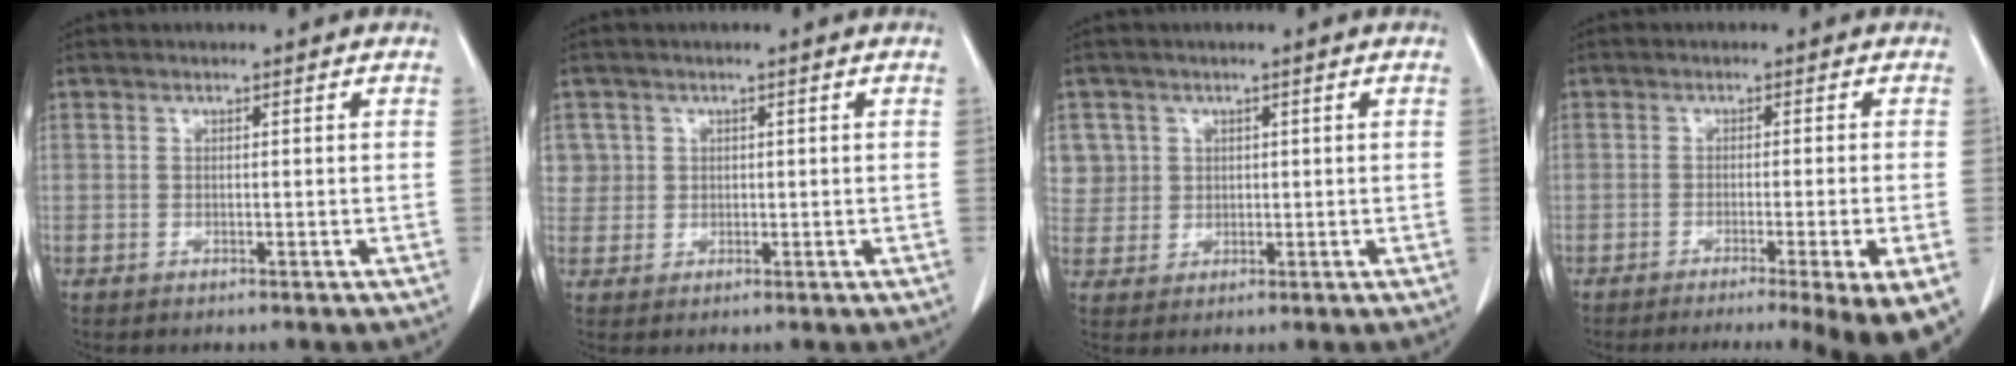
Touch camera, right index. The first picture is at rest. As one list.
[{"total": 3.0, "force": [1.1, 2.8, -0.2], "torque": [0.023, 0.004, 0.016]}, {"total": 5.5, "force": [2.1, 5.1, 0.0], "torque": [0.009, 0.009, 0.049]}, {"total": 13.0, "force": [-8.9, -0.5, 9.4], "torque": [-0.076, -0.026, -0.116]}]